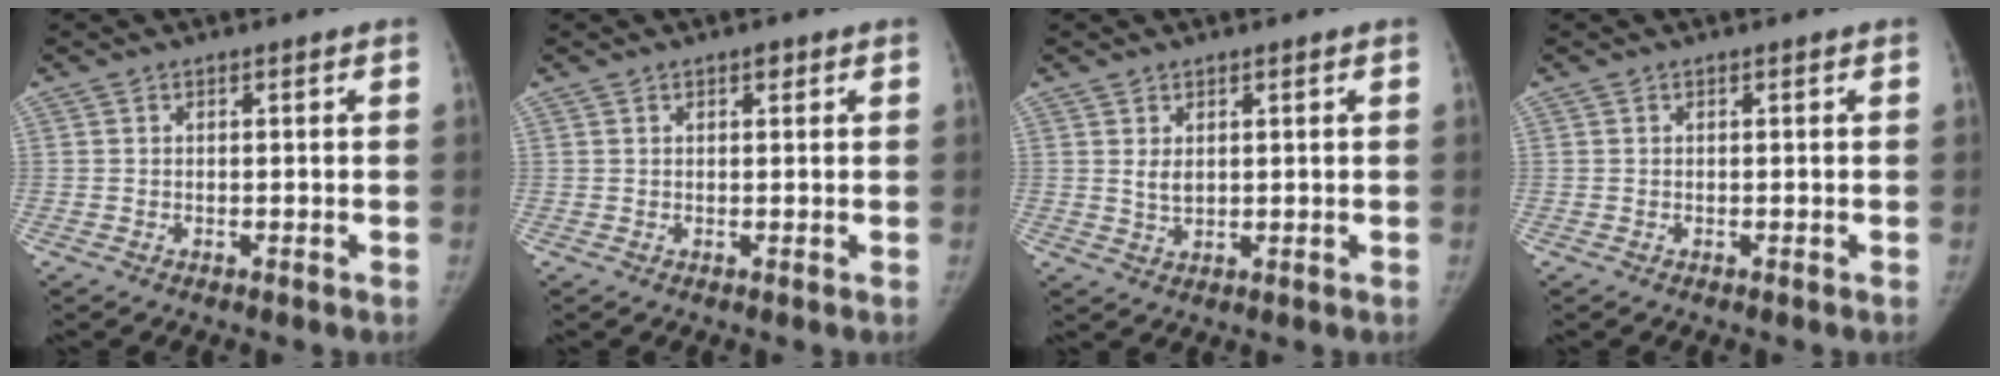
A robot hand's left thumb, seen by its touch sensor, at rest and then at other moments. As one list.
[{"total": 1.2, "force": [0.7, 0.6, 0.7], "torque": [-0.004, 0.000, 0.007]}, {"total": 2.4, "force": [0.8, 1.5, 1.8], "torque": [-0.023, -0.009, 0.019]}, {"total": 0.0}]